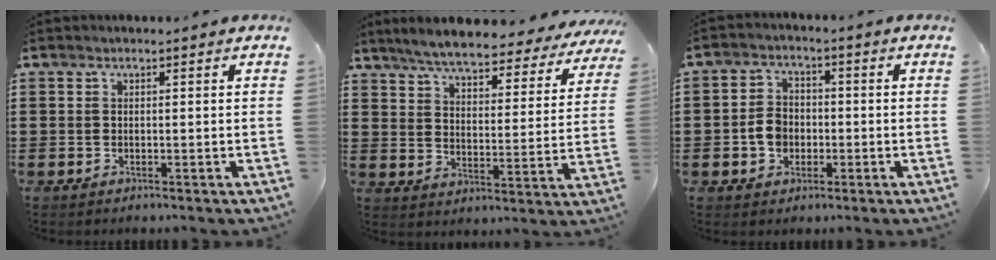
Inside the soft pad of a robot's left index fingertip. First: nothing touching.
{"total": 6.1, "force": [5.7, 0.4, 2.1], "torque": [-0.067, -0.035, 0.096]}
{"total": 4.5, "force": [-1.1, 3.5, 2.6], "torque": [-0.070, 0.003, -0.027]}